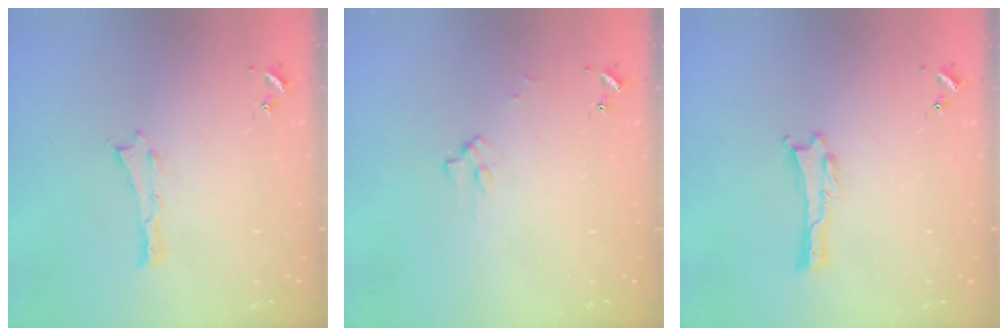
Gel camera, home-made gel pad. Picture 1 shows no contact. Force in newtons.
{"total": 2.2, "press": 2.2, "slide": 0.3}
{"total": 0.0}